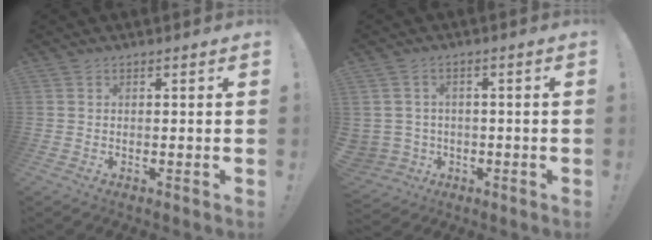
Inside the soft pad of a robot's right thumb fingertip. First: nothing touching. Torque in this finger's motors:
{"motor_torque": [0.32, 0.67, 0.88, -0.40, 0.07]}